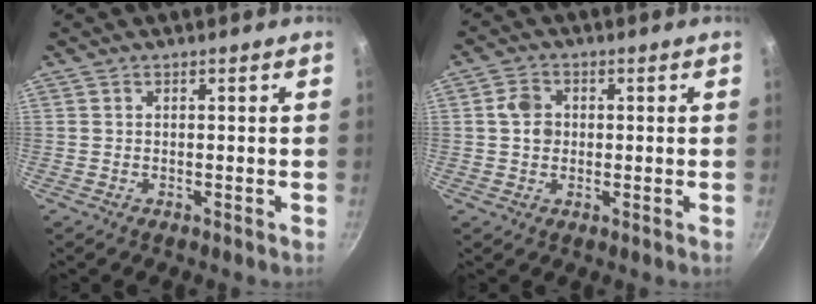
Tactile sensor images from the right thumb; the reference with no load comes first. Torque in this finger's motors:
{"motor_torque": [0.25, -0.09, -0.15, 0.43, -0.07]}